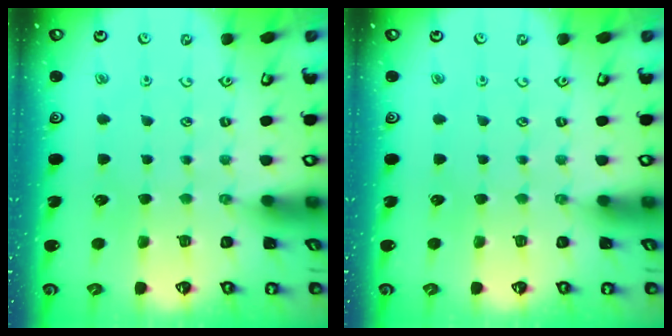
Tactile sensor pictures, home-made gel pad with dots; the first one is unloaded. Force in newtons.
{"total": 0.0}